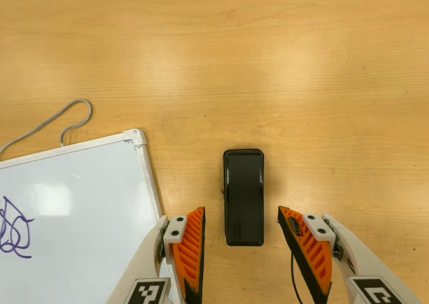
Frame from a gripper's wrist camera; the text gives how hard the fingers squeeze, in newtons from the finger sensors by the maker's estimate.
{"total": 0.0}